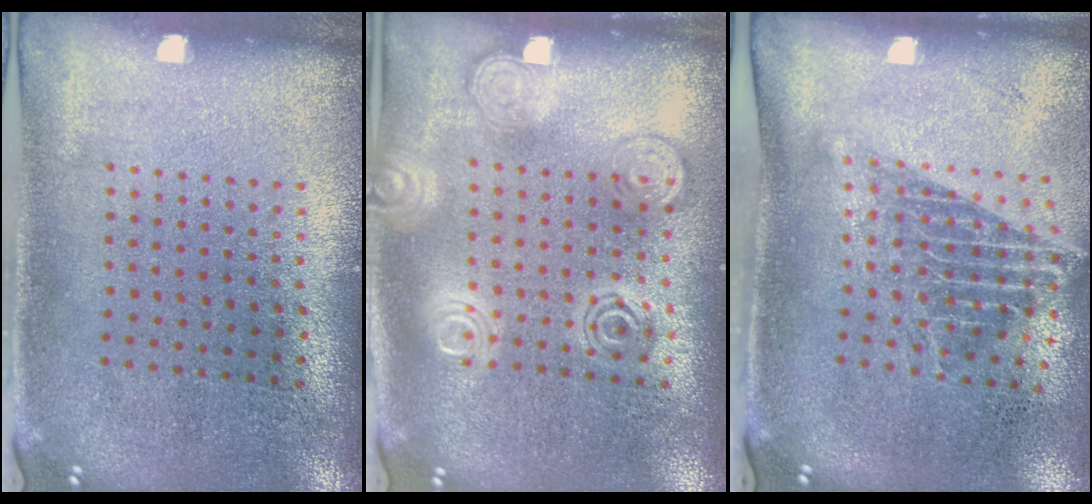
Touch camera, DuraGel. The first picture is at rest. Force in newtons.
{"total": 2.8, "press": 2.8, "slide": 0.4}
{"total": 1.4, "press": 1.1, "slide": 0.9}